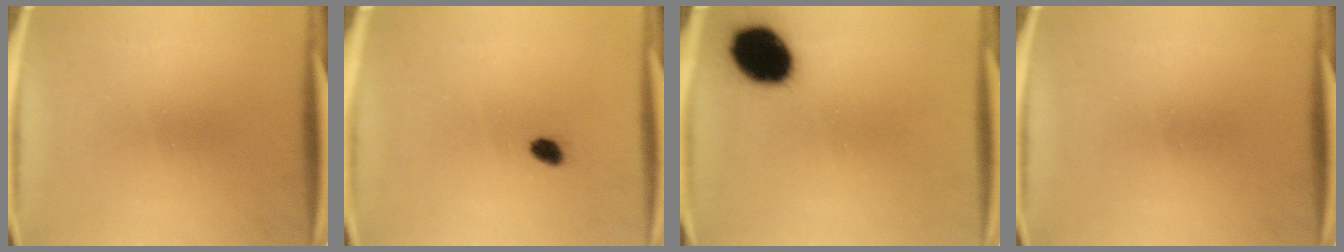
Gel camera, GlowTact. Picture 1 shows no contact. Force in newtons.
{"total": 2.0}
{"total": 14.5}
{"total": 0.0}